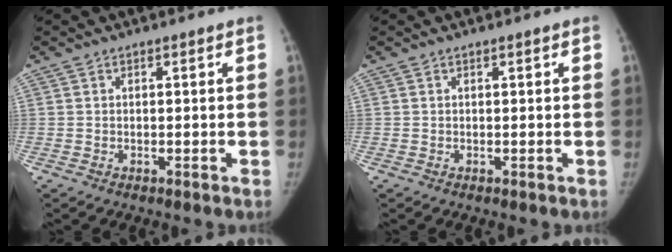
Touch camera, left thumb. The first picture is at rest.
{"total": 0.0}